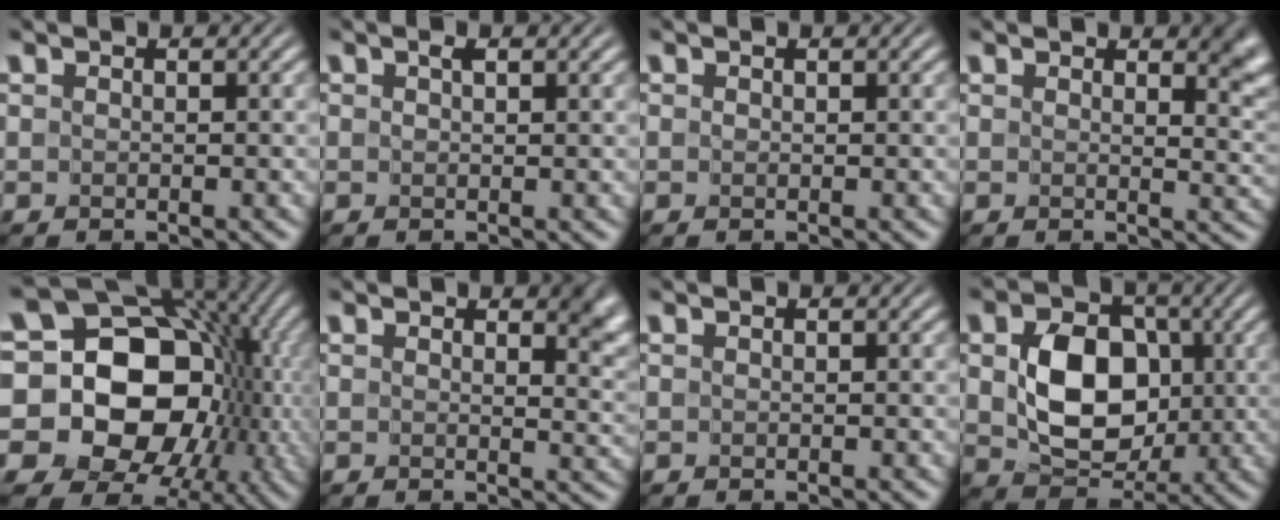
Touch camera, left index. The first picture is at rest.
{"total": 0.9, "force": [0.6, 0.2, 0.7], "torque": [-0.007, 0.000, 0.008]}
{"total": 0.0}
{"total": 4.4, "force": [2.4, 1.7, 3.3], "torque": [-0.029, -0.006, 0.033]}
{"total": 17.9, "force": [-0.8, 14.9, 9.9], "torque": [-0.135, 0.011, -0.037]}
{"total": 4.7, "force": [2.4, 2.0, 3.5], "torque": [-0.031, -0.006, 0.032]}
{"total": 0.0}
{"total": 6.8, "force": [0.2, 5.2, 4.5], "torque": [-0.084, -0.007, 0.013]}